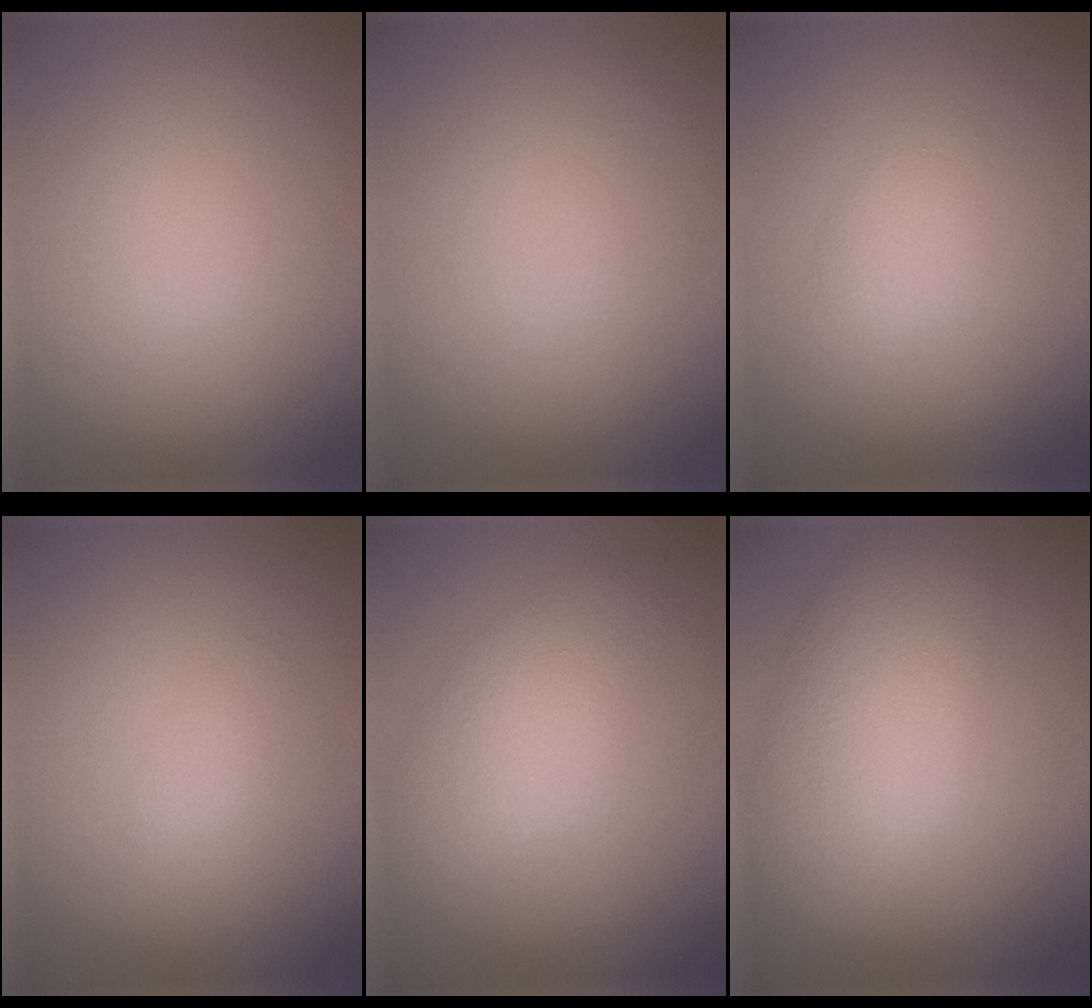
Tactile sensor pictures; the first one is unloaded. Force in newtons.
{"total": 0.0}
{"total": 1.2, "press": 1.2, "slide": 0.1}
{"total": 1.1, "press": 1.1, "slide": 0.0}
{"total": 3.4, "press": 3.4, "slide": 0.0}
{"total": 6.9, "press": 6.9, "slide": 0.5}